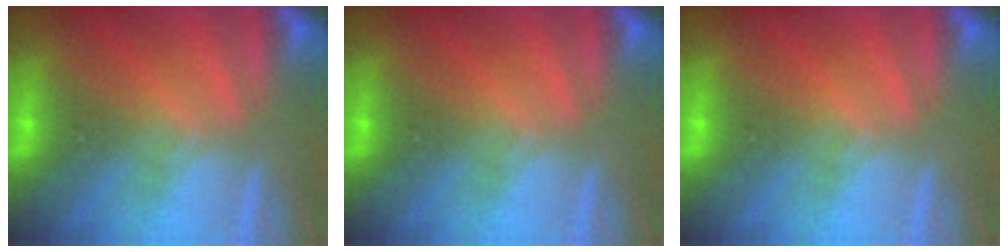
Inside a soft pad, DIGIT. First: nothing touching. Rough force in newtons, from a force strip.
{"total": 0.0}
{"total": 0.0}